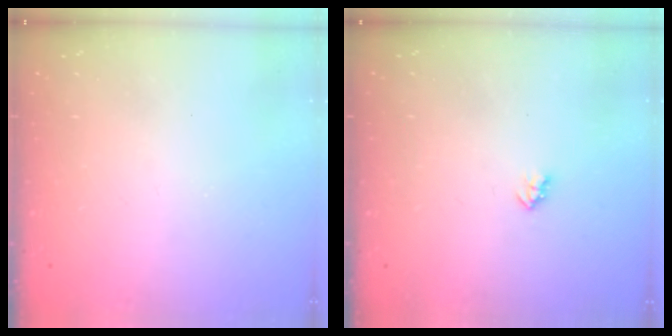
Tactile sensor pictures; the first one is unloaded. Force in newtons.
{"total": 2.0, "press": 2.0, "slide": 0.3}